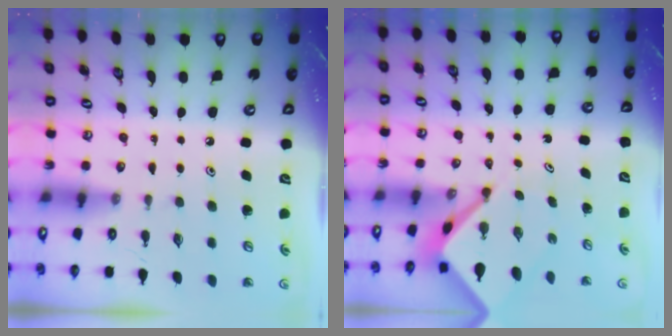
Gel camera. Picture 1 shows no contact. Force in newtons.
{"total": 5.1, "press": 5.1, "slide": 0.4}